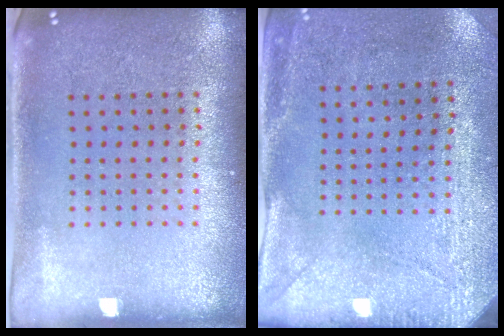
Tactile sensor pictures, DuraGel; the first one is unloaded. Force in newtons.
{"total": 2.9, "press": 2.3, "slide": 1.8}